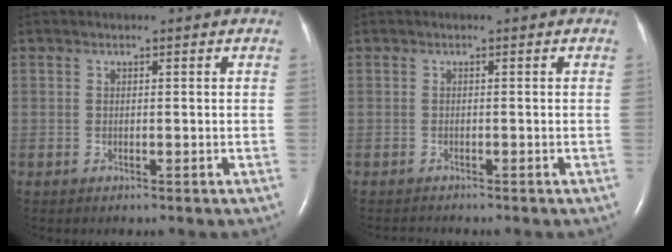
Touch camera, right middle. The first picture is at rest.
{"total": 0.8, "force": [-0.8, 0.0, -0.1], "torque": [-0.004, -0.007, -0.012]}